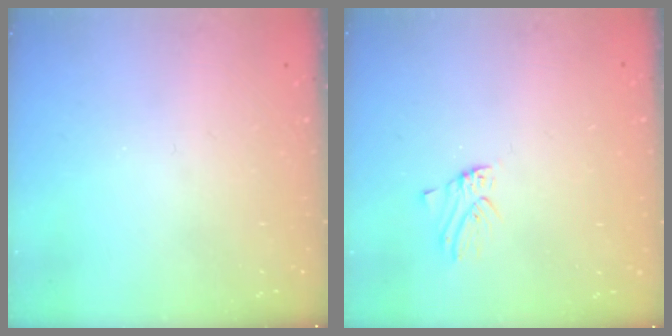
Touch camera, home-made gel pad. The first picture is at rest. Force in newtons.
{"total": 0.0}